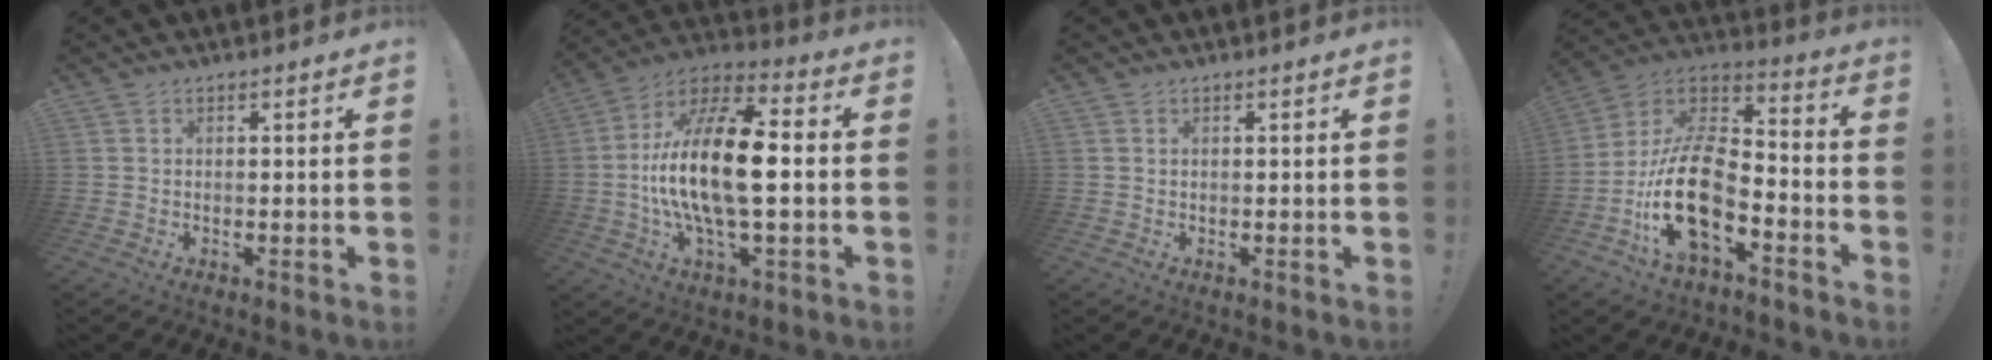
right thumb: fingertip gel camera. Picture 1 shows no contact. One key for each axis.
{"total": 21.0, "fx": -1.7, "fy": 7.9, "fz": 19.4, "tx": -0.380, "ty": 0.000, "tz": -0.035}
{"total": 0.0}
{"total": 20.1, "fx": -8.0, "fy": 10.8, "fz": 15.0, "tx": -0.299, "ty": 0.041, "tz": -0.134}